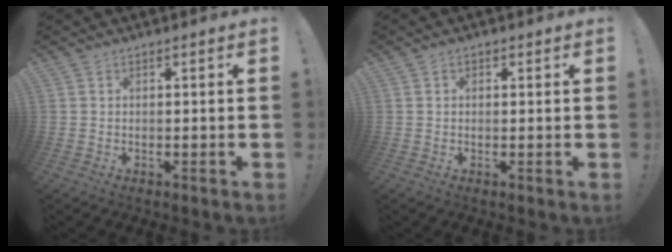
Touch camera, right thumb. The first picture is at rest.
{"total": 0.9, "force": [0.3, 0.8, 0.4], "torque": [-0.001, -0.001, 0.005]}